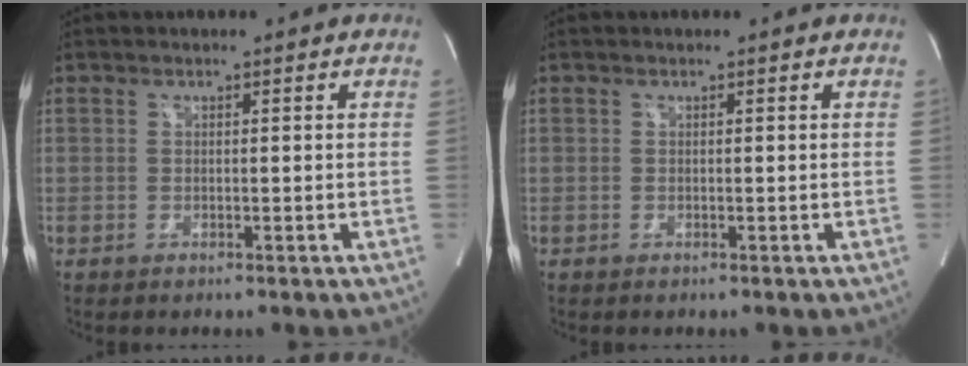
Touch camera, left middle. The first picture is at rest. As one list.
[{"total": 0.0}]